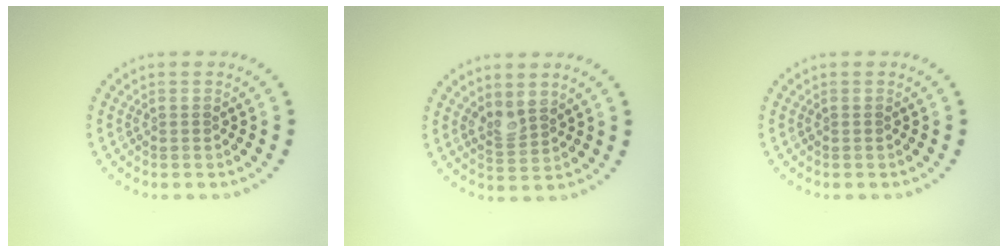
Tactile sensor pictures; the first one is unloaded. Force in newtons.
{"total": 2.0, "press": 1.7, "slide": 1.1}
{"total": 0.0}